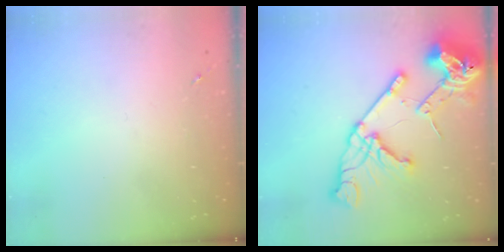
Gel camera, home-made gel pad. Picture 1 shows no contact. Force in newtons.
{"total": 24.0, "press": 23.9, "slide": 2.5}